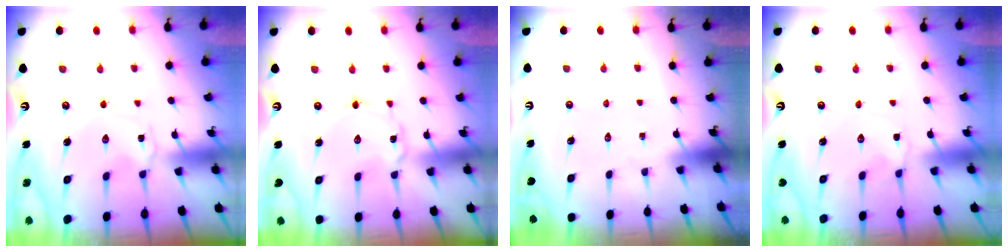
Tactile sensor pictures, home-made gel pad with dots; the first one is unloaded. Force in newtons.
{"total": 2.0, "press": 2.0, "slide": 0.2}
{"total": 0.0}
{"total": 1.8, "press": 1.8, "slide": 0.3}